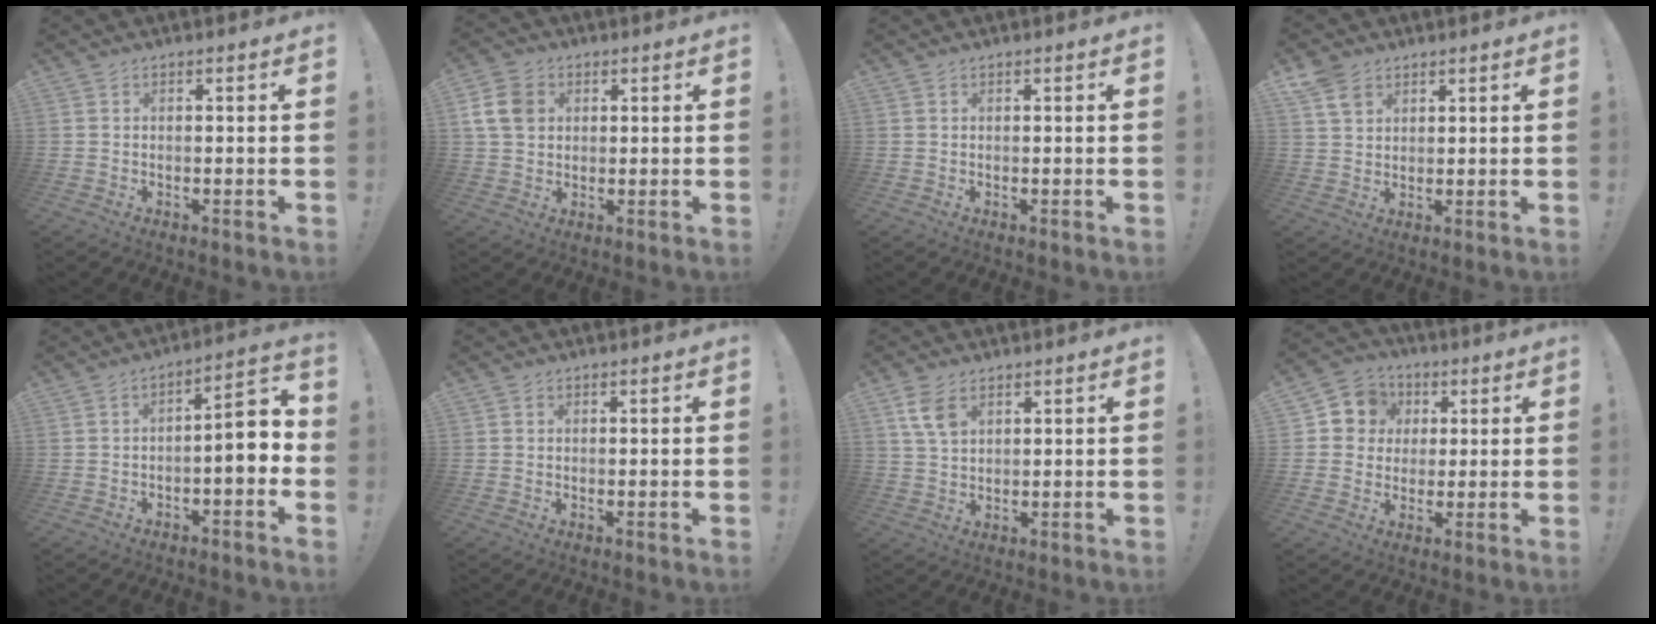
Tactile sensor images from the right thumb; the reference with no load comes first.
{"total": 9.9, "force": [2.6, 7.7, 5.6], "torque": [-0.108, -0.001, 0.053]}
{"total": 0.0}
{"total": 6.5, "force": [4.2, 4.2, 2.7], "torque": [-0.043, -0.017, 0.081]}
{"total": 7.4, "force": [-1.7, 1.9, 7.0], "torque": [-0.097, -0.002, -0.033]}
{"total": 0.7, "force": [0.1, 0.6, 0.0], "torque": [0.008, -0.002, 0.001]}
{"total": 6.4, "force": [3.1, 3.8, 4.1], "torque": [-0.075, -0.006, 0.061]}
{"total": 8.9, "force": [1.3, 8.5, 2.3], "torque": [-0.030, 0.005, 0.031]}